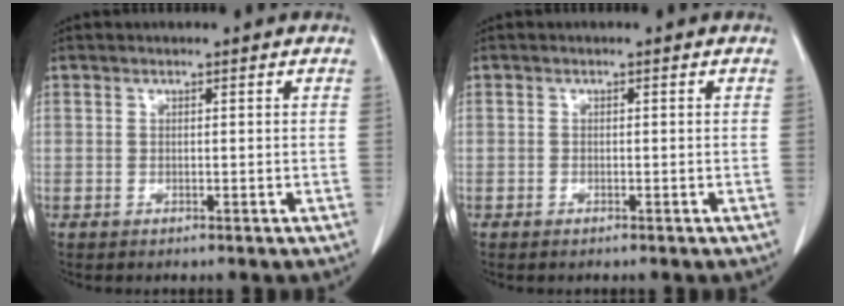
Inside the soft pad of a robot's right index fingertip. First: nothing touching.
{"total": 0.9, "force": [-0.5, 0.5, 0.5], "torque": [-0.011, 0.000, -0.005]}